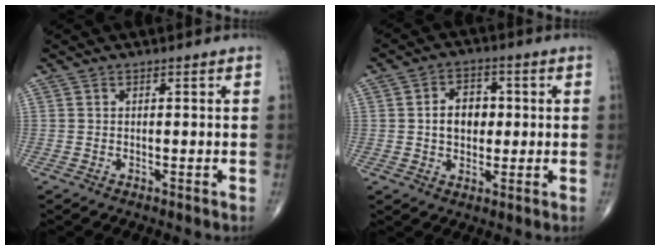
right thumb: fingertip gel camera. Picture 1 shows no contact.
{"total": 7.4, "force": [0.4, 5.6, 4.8], "torque": [-0.050, 0.012, 0.005]}